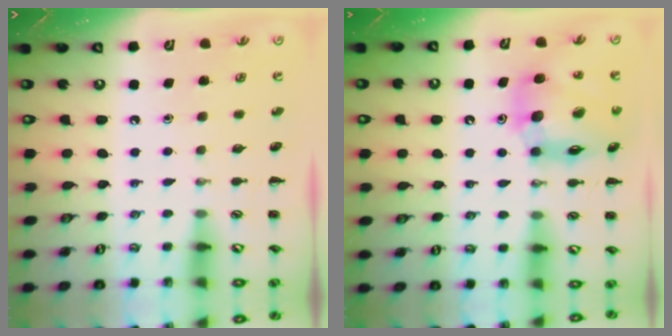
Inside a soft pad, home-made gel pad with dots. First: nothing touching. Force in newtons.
{"total": 14.8, "press": 14.1, "slide": 4.4}